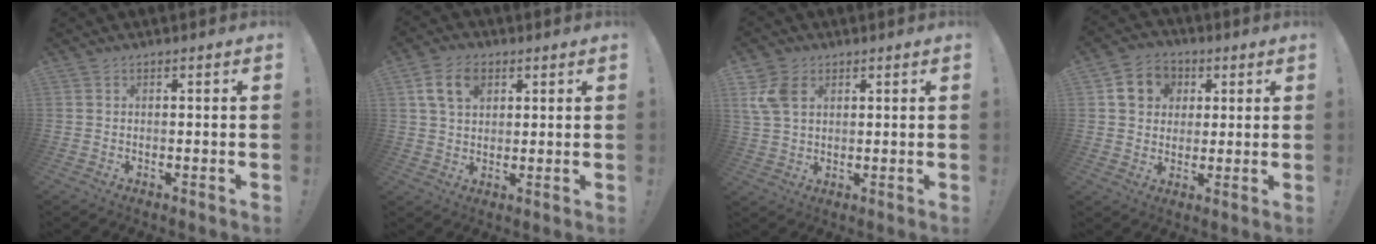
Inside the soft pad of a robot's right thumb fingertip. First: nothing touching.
{"total": 9.4, "force": [3.9, 6.4, 5.7], "torque": [-0.095, -0.002, 0.072]}
{"total": 9.0, "force": [3.2, 6.5, 5.3], "torque": [-0.113, -0.002, 0.063]}
{"total": 9.8, "force": [3.2, 8.6, 3.5], "torque": [-0.049, -0.003, 0.067]}